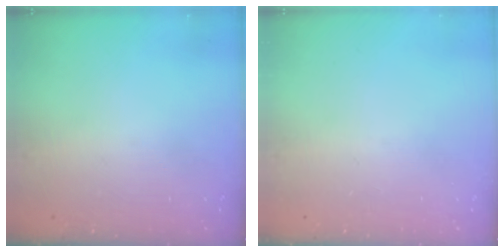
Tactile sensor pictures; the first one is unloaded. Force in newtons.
{"total": 0.0}